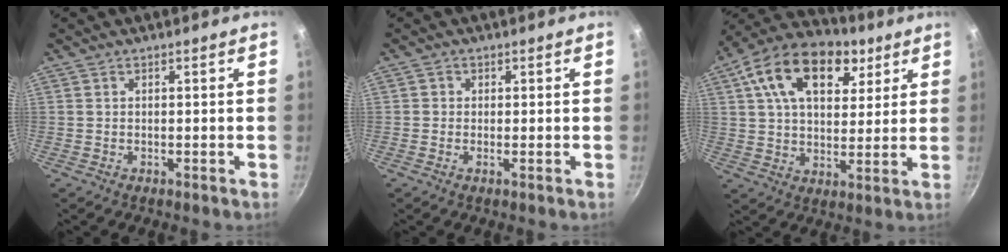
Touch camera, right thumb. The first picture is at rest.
{"total": 0.9, "force": [-0.1, 0.7, 0.5], "torque": [-0.013, 0.002, -0.007]}
{"total": 19.5, "force": [8.5, 12.2, 12.7], "torque": [-0.193, -0.007, 0.130]}